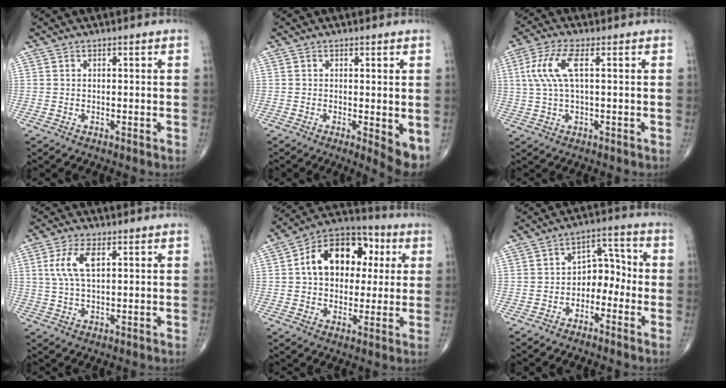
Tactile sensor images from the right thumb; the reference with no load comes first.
{"total": 5.0, "force": [-0.7, 1.6, 4.7], "torque": [-0.062, -0.014, -0.010]}
{"total": 7.7, "force": [1.7, 2.4, 7.1], "torque": [-0.178, 0.017, 0.035]}
{"total": 6.9, "force": [2.0, 3.1, 5.9], "torque": [-0.131, 0.004, 0.042]}
{"total": 16.9, "force": [3.2, 11.9, 11.6], "torque": [-0.140, 0.021, 0.043]}
{"total": 6.8, "force": [-2.4, 4.8, 4.3], "torque": [-0.031, 0.044, -0.051]}